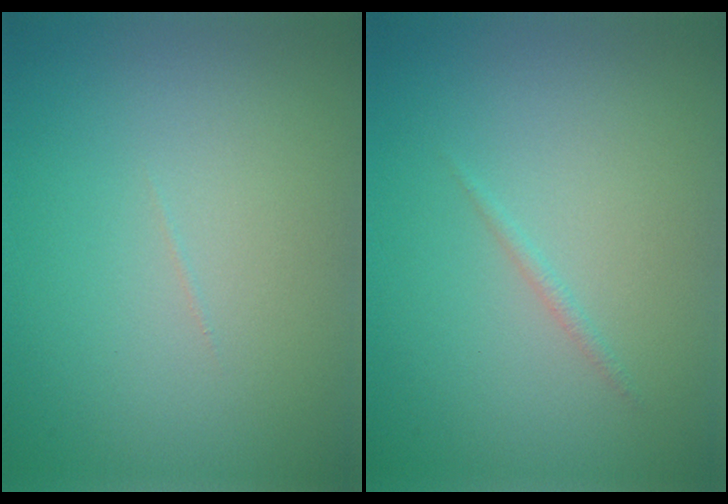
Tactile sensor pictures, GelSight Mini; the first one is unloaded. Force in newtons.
{"total": 0.6, "press": 0.6, "slide": 0.1}